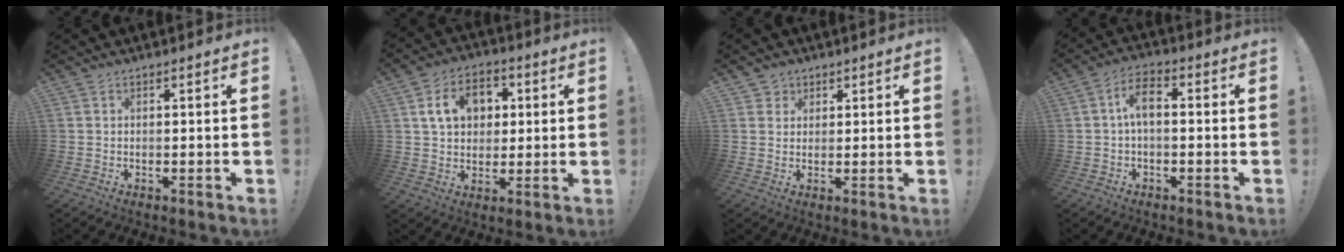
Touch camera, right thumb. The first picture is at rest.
{"total": 12.0, "force": [3.6, 9.4, 6.5], "torque": [-0.098, 0.002, 0.071]}
{"total": 3.2, "force": [1.7, 2.8, 0.2], "torque": [-0.004, -0.006, 0.030]}
{"total": 6.2, "force": [0.0, 2.8, 5.6], "torque": [-0.114, 0.011, 0.002]}